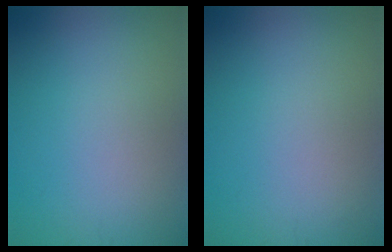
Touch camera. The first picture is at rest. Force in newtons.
{"total": 0.0}